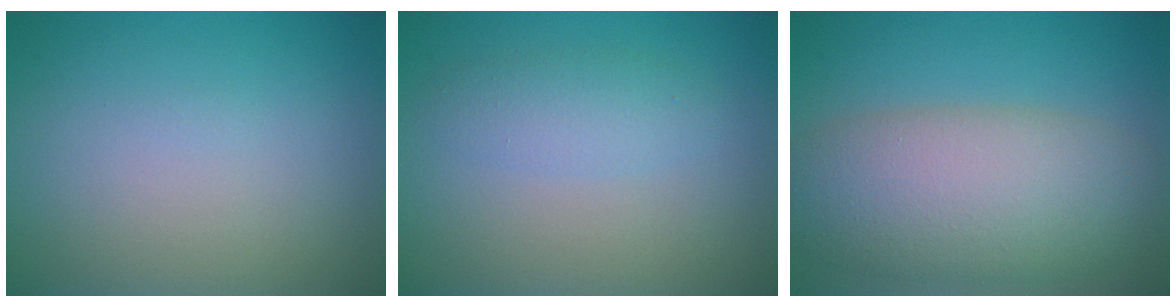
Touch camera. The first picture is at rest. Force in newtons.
{"total": 2.2, "press": 2.2, "slide": 0.1}
{"total": 8.9, "press": 8.9, "slide": 0.4}